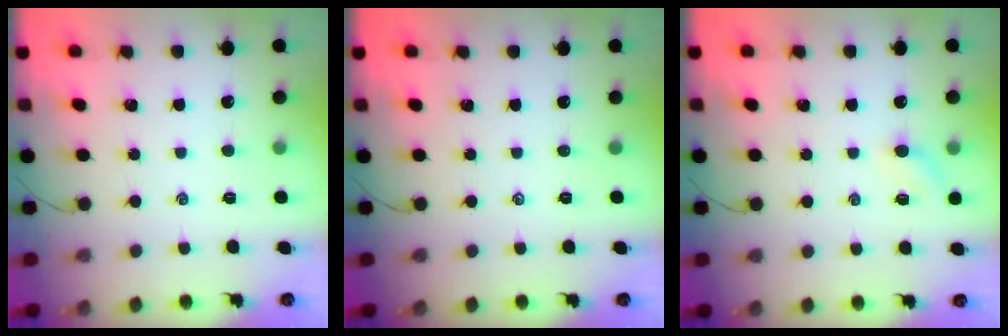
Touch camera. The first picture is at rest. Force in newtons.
{"total": 0.0}
{"total": 4.9, "press": 4.8, "slide": 0.9}